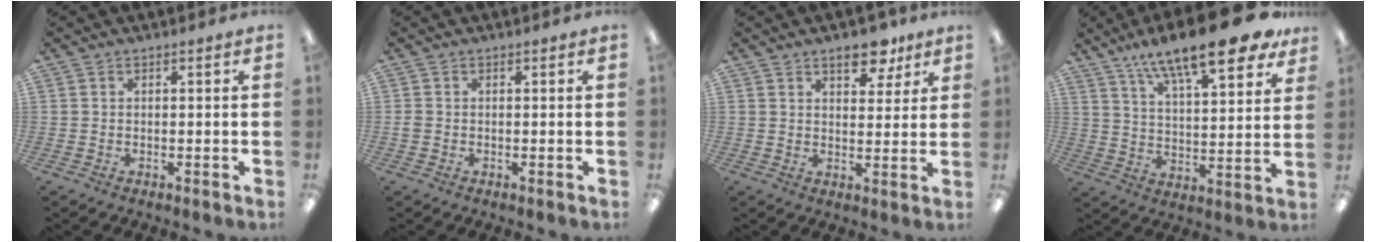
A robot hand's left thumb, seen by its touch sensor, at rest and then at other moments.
{"total": 1.1, "force": [-0.3, 1.0, 0.5], "torque": [-0.008, 0.004, -0.006]}
{"total": 8.5, "force": [5.6, 4.2, 4.8], "torque": [-0.043, -0.028, 0.091]}
{"total": 17.3, "force": [13.0, 4.2, 10.6], "torque": [-0.171, -0.081, 0.214]}